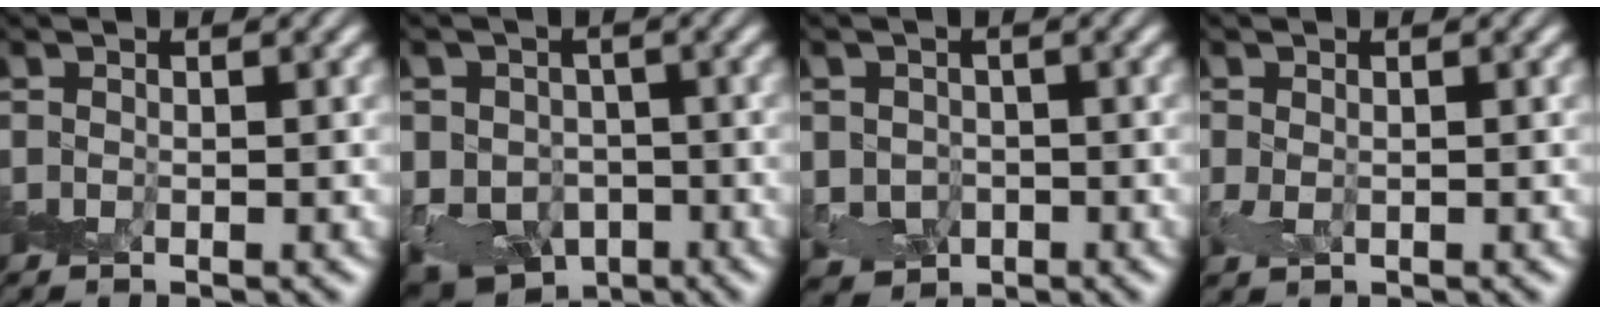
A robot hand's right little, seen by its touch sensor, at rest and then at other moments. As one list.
[{"total": 11.1, "force": [-4.8, 9.2, 3.9], "torque": [-0.056, -0.026, -0.104]}, {"total": 3.7, "force": [-1.1, 3.3, 1.1], "torque": [0.002, -0.004, -0.021]}, {"total": 0.9, "force": [0.1, 0.7, 0.6], "torque": [-0.015, -0.002, 0.005]}]